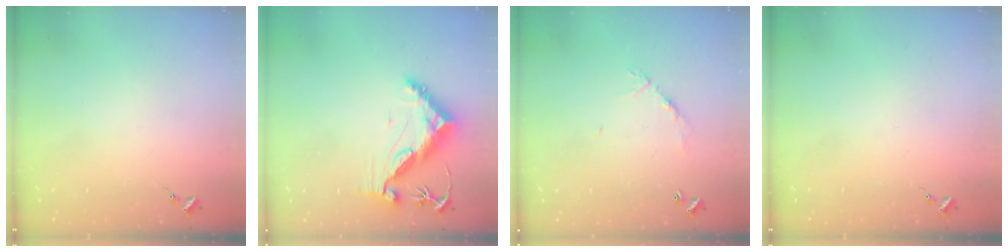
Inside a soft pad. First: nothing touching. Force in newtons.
{"total": 11.3, "press": 11.2, "slide": 1.4}
{"total": 7.3, "press": 7.3, "slide": 0.4}
{"total": 0.0}